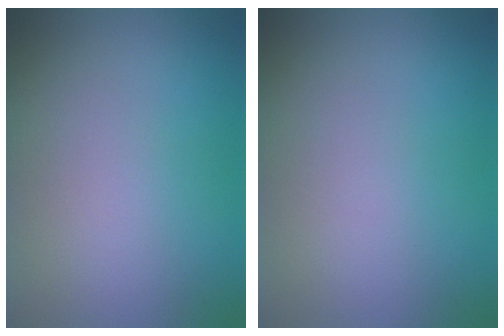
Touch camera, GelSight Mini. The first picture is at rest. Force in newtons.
{"total": 0.0}